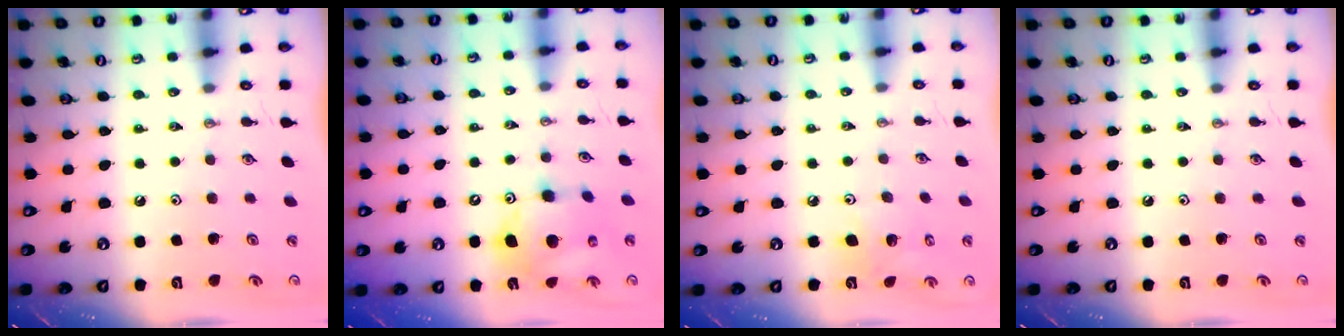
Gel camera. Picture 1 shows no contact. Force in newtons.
{"total": 13.7, "press": 13.4, "slide": 2.4}
{"total": 7.4, "press": 7.0, "slide": 2.4}
{"total": 0.0}